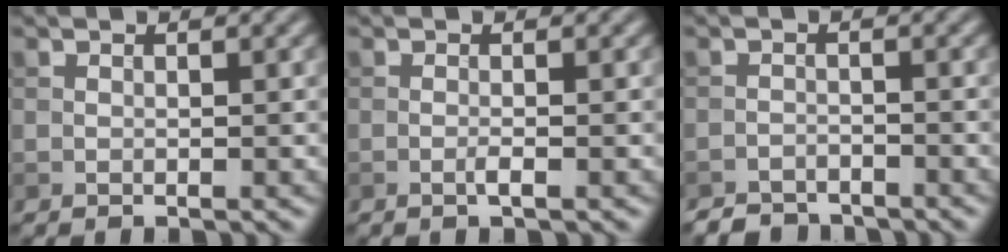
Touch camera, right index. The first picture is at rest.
{"total": 0.9, "force": [-0.4, 0.1, 0.8], "torque": [-0.016, 0.001, -0.010]}
{"total": 2.7, "force": [-2.6, 0.8, 0.2], "torque": [0.002, 0.003, -0.047]}